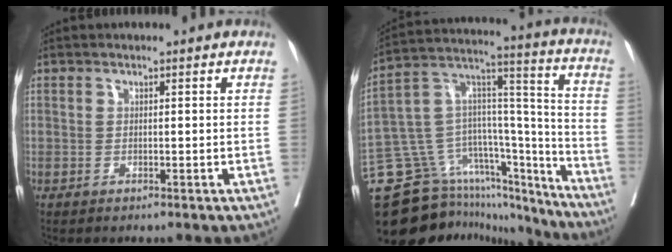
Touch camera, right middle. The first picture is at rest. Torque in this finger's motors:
{"motor_torque": [1.07, -1.07, 0.66, 0.01]}